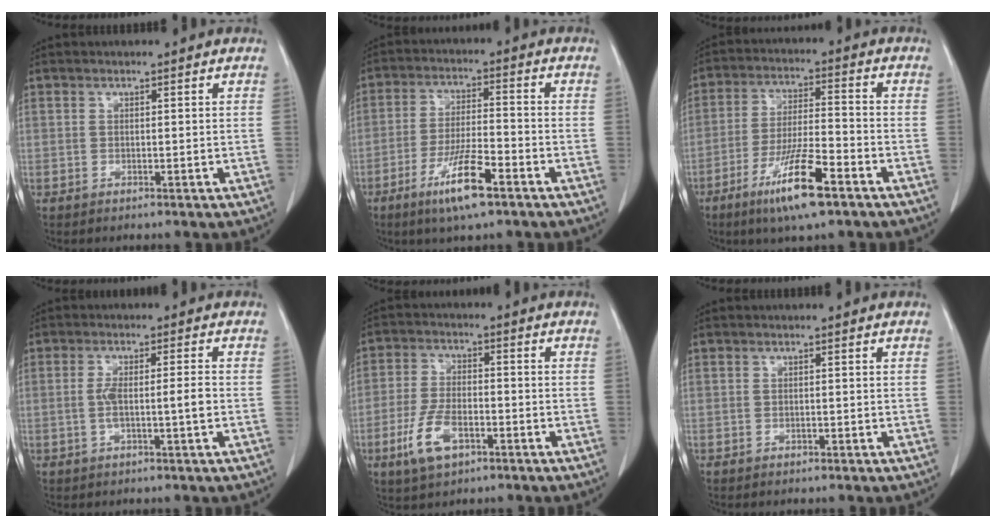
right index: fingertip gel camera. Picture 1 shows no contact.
{"total": 9.2, "force": [-5.4, 1.1, 7.4], "torque": [-0.141, -0.014, -0.095]}
{"total": 11.4, "force": [-6.6, 1.2, 9.2], "torque": [-0.175, -0.021, -0.118]}
{"total": 4.4, "force": [-0.8, 0.3, 4.3], "torque": [-0.087, 0.006, -0.010]}
{"total": 7.8, "force": [-3.6, 3.6, 6.0], "torque": [-0.135, -0.003, -0.067]}
{"total": 0.0}